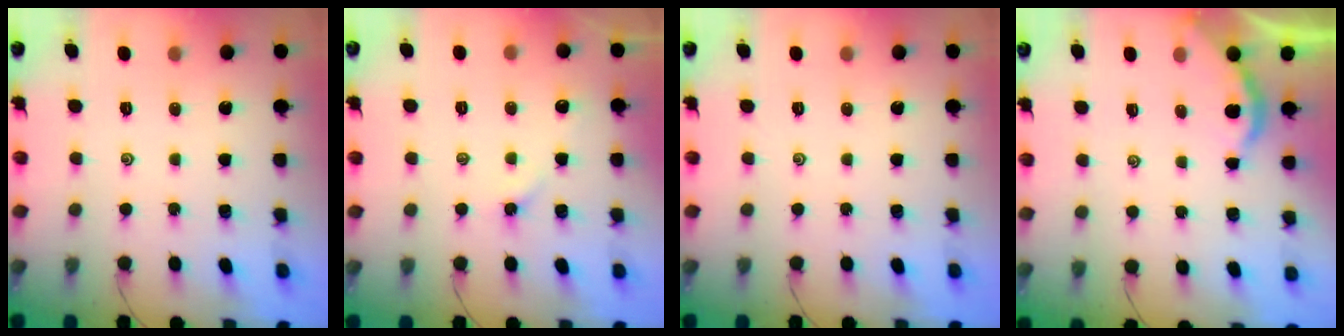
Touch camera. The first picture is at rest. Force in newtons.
{"total": 3.3, "press": 3.3, "slide": 0.5}
{"total": 0.0}
{"total": 2.3, "press": 2.2, "slide": 0.3}